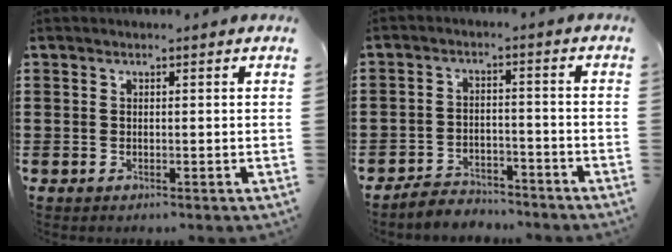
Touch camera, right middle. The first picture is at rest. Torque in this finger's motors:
{"motor_torque": [0.43, -0.33, 0.00, 0.01]}